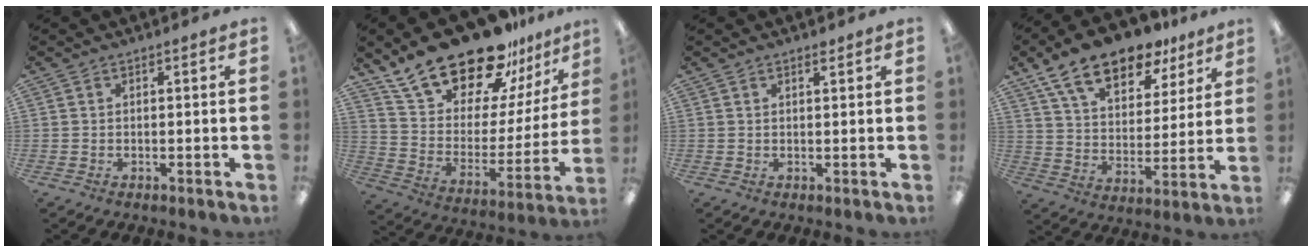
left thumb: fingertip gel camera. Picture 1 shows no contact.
{"total": 23.8, "force": [19.8, 9.2, 9.4], "torque": [-0.168, -0.140, 0.354]}
{"total": 1.2, "force": [1.0, 0.4, 0.4], "torque": [-0.001, -0.004, 0.017]}
{"total": 16.6, "force": [12.1, 7.7, 8.2], "torque": [-0.141, -0.066, 0.215]}